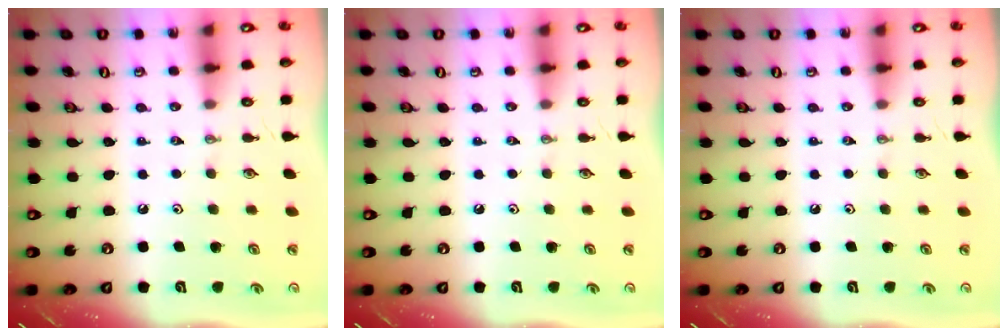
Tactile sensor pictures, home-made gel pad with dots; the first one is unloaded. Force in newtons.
{"total": 0.0}
{"total": 0.0}